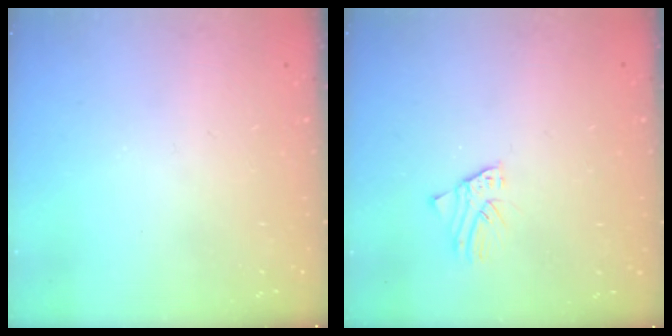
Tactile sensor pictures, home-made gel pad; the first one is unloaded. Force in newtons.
{"total": 1.6, "press": 1.6, "slide": 0.2}